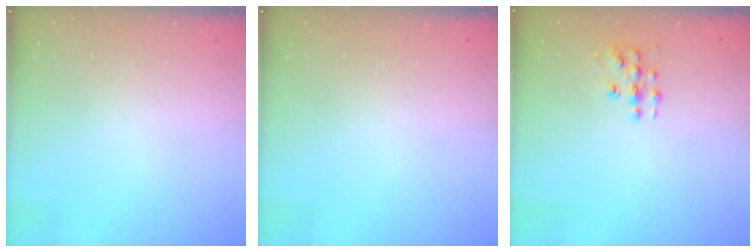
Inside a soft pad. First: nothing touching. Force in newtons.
{"total": 0.0}
{"total": 6.1, "press": 6.1, "slide": 0.4}